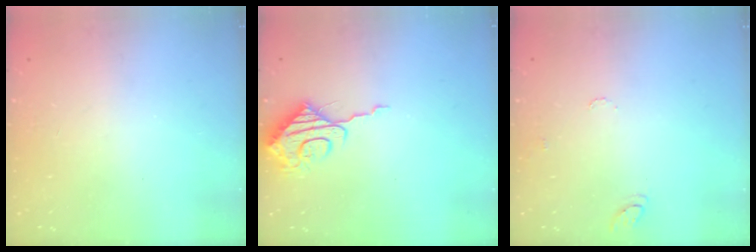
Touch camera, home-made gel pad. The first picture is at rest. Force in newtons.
{"total": 9.0, "press": 9.0, "slide": 0.4}
{"total": 6.3, "press": 6.3, "slide": 0.5}